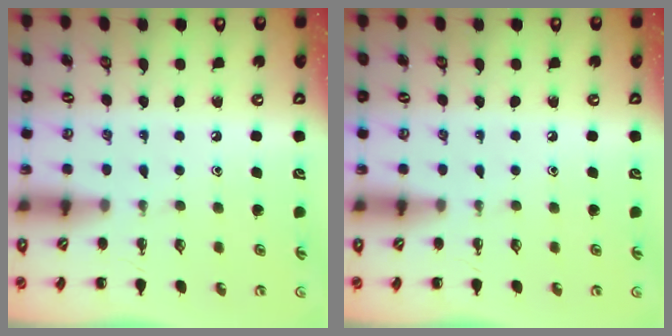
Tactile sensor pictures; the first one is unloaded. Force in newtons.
{"total": 0.0}